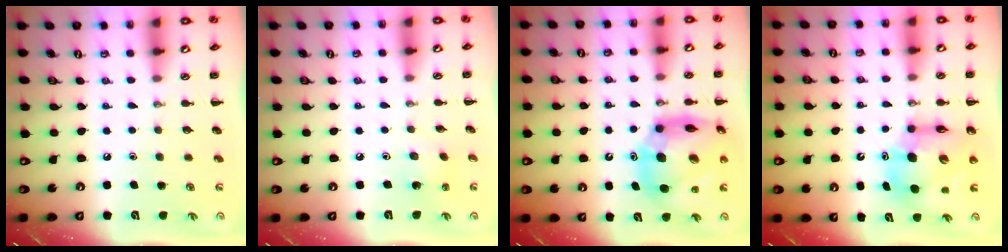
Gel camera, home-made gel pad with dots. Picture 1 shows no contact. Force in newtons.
{"total": 1.4, "press": 1.2, "slide": 0.6}
{"total": 16.2, "press": 15.6, "slide": 4.5}
{"total": 11.1, "press": 10.6, "slide": 3.5}